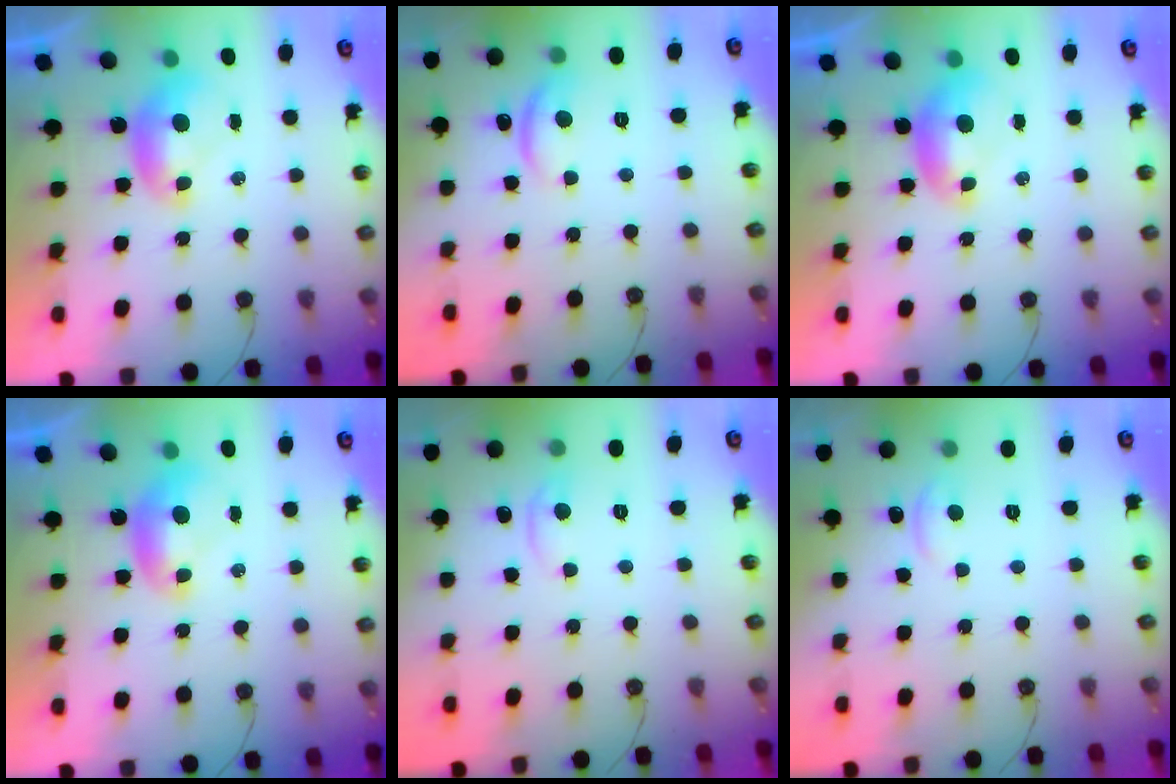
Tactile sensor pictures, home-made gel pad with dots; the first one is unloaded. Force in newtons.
{"total": 5.7, "press": 5.7, "slide": 0.6}
{"total": 0.0}
{"total": 0.0}
{"total": 0.6, "press": 0.2, "slide": 0.6}
{"total": 2.5, "press": 2.5, "slide": 0.2}